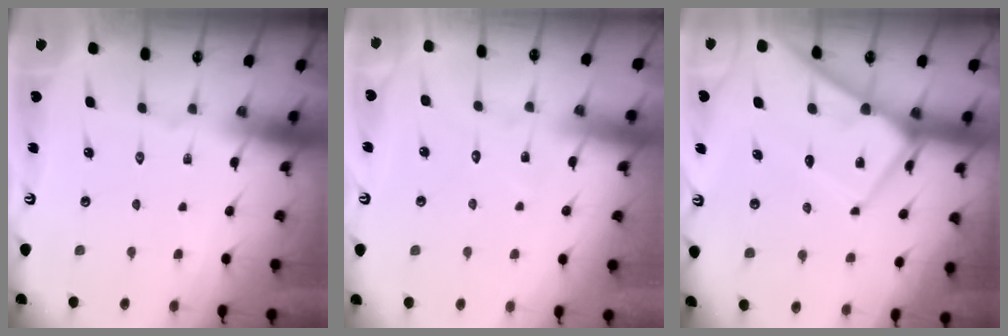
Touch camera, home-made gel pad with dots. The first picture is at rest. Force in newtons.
{"total": 5.6, "press": 5.6, "slide": 0.5}
{"total": 10.4, "press": 10.3, "slide": 0.9}